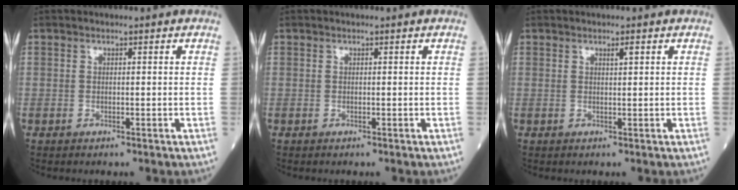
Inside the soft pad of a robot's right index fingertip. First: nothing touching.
{"total": 0.0}
{"total": 1.0, "force": [0.6, 0.0, 0.9], "torque": [-0.015, -0.001, 0.010]}